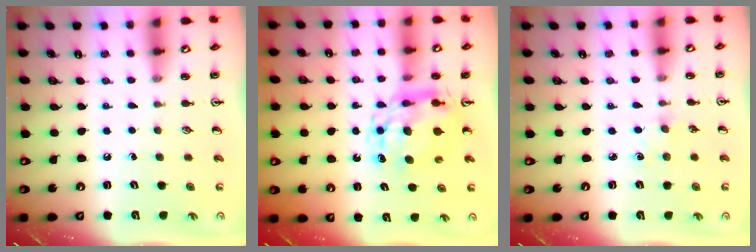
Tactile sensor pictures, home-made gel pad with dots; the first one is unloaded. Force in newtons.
{"total": 9.7, "press": 9.7, "slide": 0.8}
{"total": 2.8, "press": 2.7, "slide": 0.5}